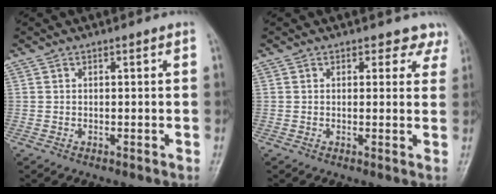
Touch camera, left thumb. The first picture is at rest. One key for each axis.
{"total": 3.7, "fx": 2.9, "fy": 2.2, "fz": 0.1, "tx": 0.034, "ty": -0.016, "tz": 0.010}